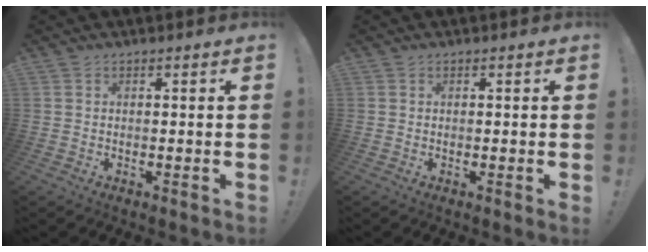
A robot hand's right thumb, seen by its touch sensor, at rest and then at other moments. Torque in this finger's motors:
{"motor_torque": [-0.01, 0.18, -0.10, 0.10, -0.01]}